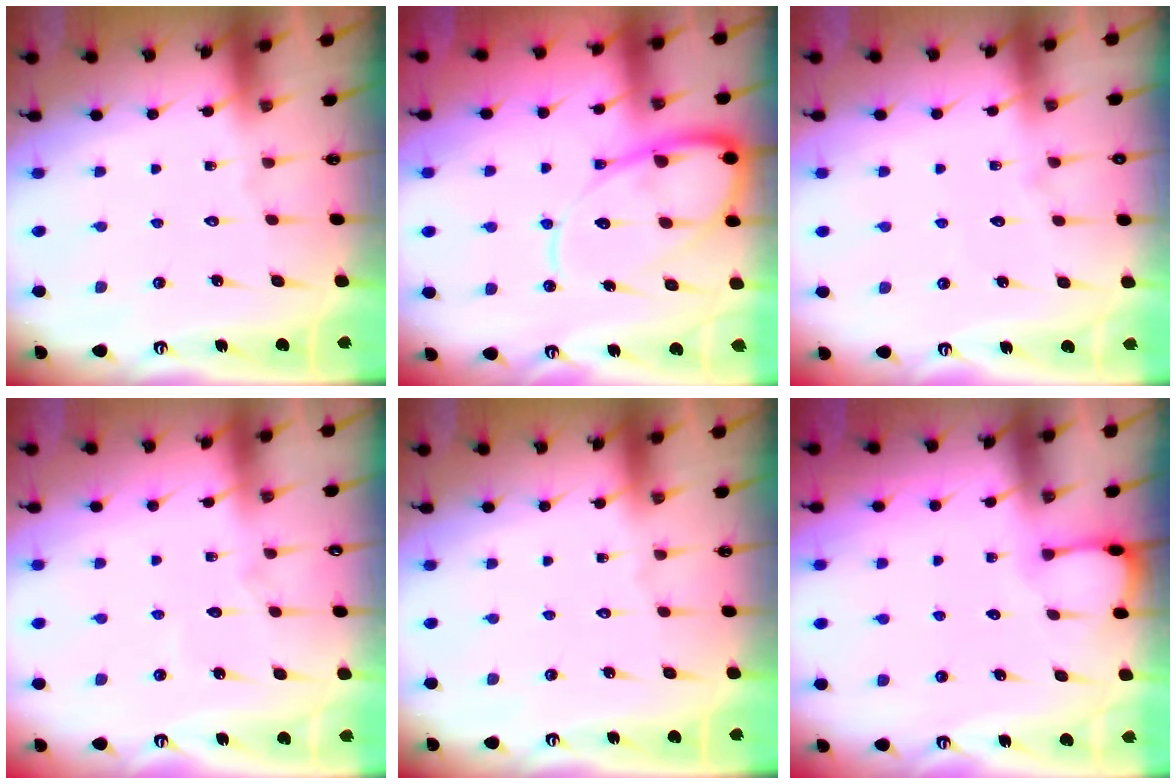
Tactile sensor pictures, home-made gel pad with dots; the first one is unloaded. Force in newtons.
{"total": 13.7, "press": 13.6, "slide": 1.4}
{"total": 5.4, "press": 5.4, "slide": 0.5}
{"total": 4.1, "press": 4.0, "slide": 0.3}
{"total": 0.0}
{"total": 3.6, "press": 3.6, "slide": 0.4}